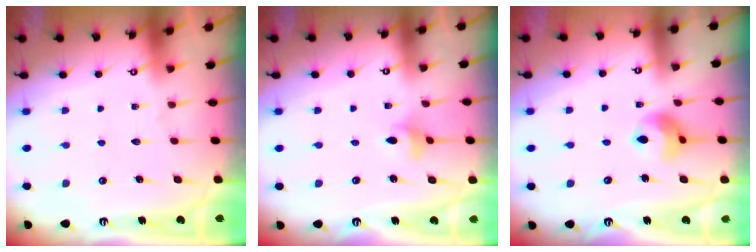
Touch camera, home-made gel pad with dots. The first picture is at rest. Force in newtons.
{"total": 2.4, "press": 2.4, "slide": 0.4}
{"total": 8.9, "press": 8.8, "slide": 1.1}